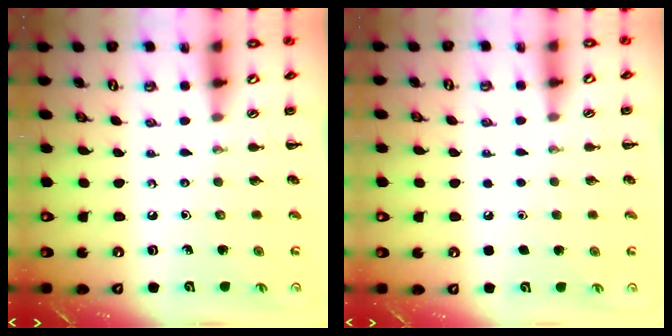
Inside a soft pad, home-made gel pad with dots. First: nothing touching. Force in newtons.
{"total": 1.8, "press": 1.8, "slide": 0.1}